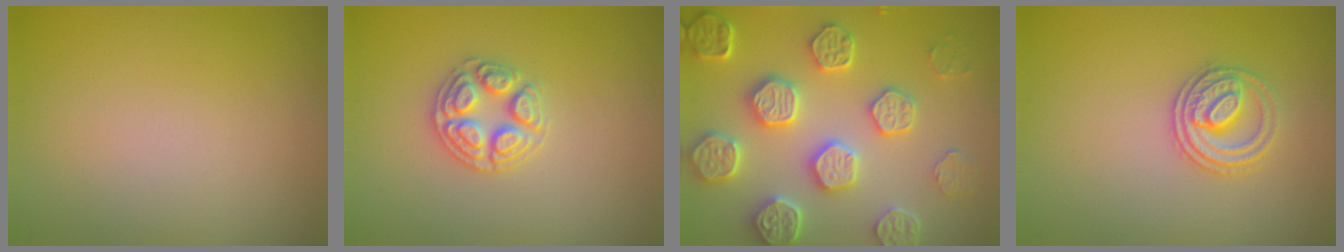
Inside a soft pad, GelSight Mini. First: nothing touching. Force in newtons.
{"total": 2.9, "press": 2.8, "slide": 0.3}
{"total": 6.7, "press": 5.8, "slide": 3.4}
{"total": 2.8, "press": 2.6, "slide": 1.1}